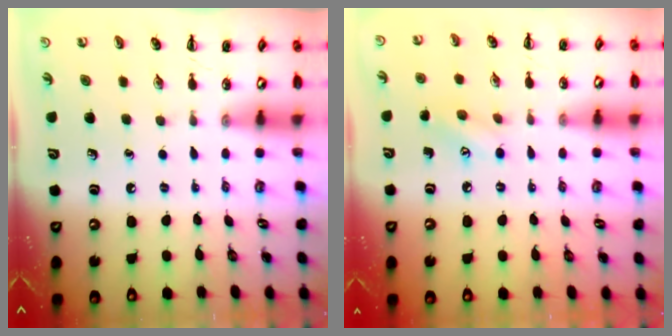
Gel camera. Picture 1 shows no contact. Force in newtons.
{"total": 6.5, "press": 6.4, "slide": 1.5}